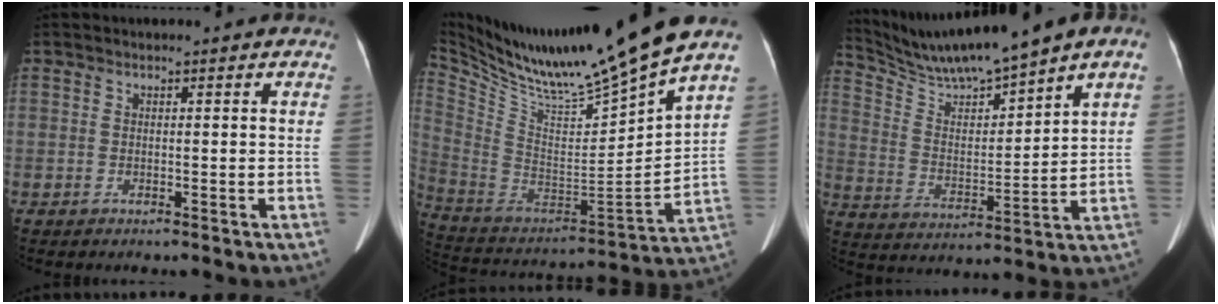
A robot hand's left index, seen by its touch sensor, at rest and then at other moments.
{"total": 23.3, "force": [19.4, -1.4, 12.9], "torque": [-0.236, -0.044, 0.335]}
{"total": 12.7, "force": [11.2, -0.9, 6.0], "torque": [-0.119, 0.007, 0.213]}